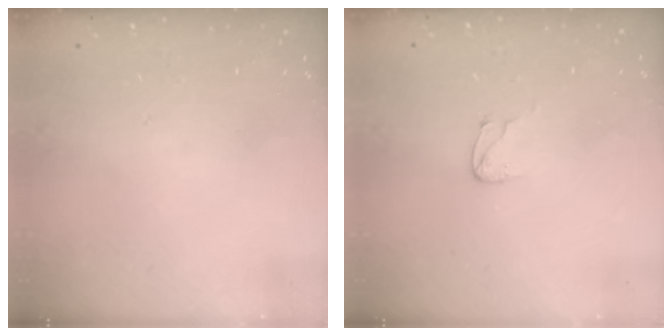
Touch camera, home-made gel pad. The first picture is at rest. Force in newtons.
{"total": 4.4, "press": 4.4, "slide": 0.4}